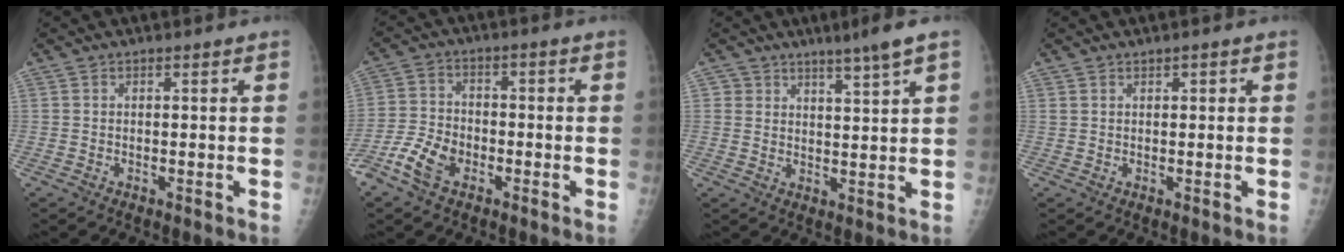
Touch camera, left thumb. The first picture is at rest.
{"total": 8.2, "force": [-4.3, 5.1, 4.8], "torque": [-0.094, 0.018, -0.087]}
{"total": 4.9, "force": [3.5, 0.2, 3.4], "torque": [-0.047, -0.027, 0.057]}
{"total": 1.0, "force": [0.6, 0.8, 0.3], "torque": [0.004, -0.001, 0.008]}